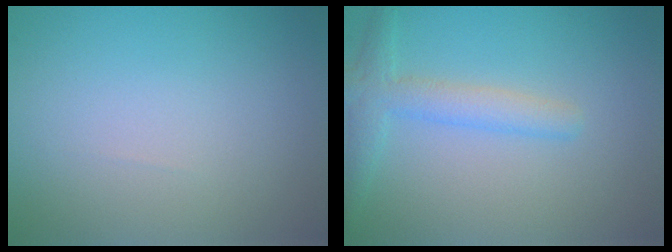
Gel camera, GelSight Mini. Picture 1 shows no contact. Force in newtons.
{"total": 2.8, "press": 2.8, "slide": 0.1}